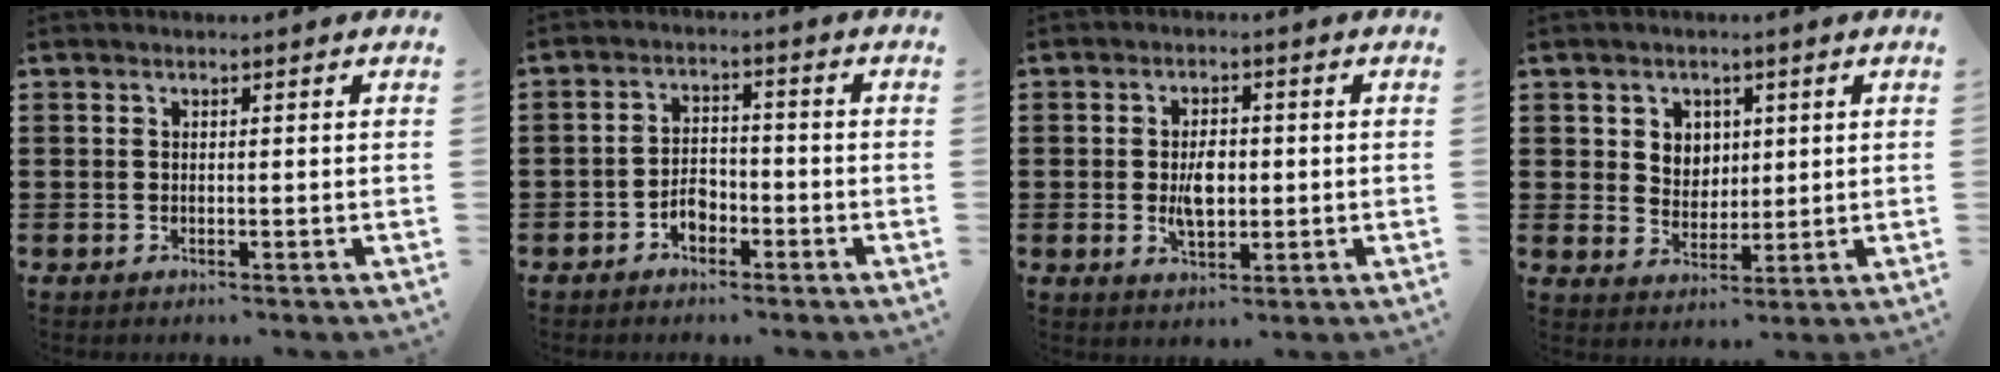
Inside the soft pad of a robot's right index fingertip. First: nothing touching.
{"total": 3.5, "force": [-2.0, 2.1, 1.8], "torque": [-0.036, 0.006, -0.041]}
{"total": 4.8, "force": [-0.2, 2.7, 3.9], "torque": [-0.068, 0.005, -0.005]}
{"total": 4.0, "force": [1.7, 3.5, 0.7], "torque": [-0.023, 0.009, 0.028]}